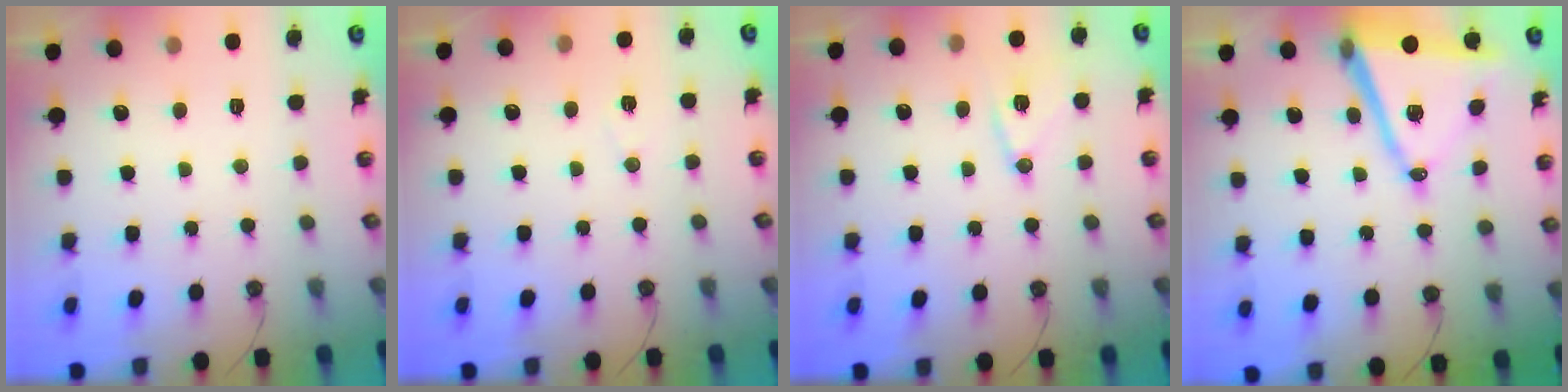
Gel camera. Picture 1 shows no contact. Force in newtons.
{"total": 6.9, "press": 5.2, "slide": 4.5}
{"total": 10.5, "press": 10.4, "slide": 1.2}
{"total": 13.0, "press": 12.4, "slide": 4.1}